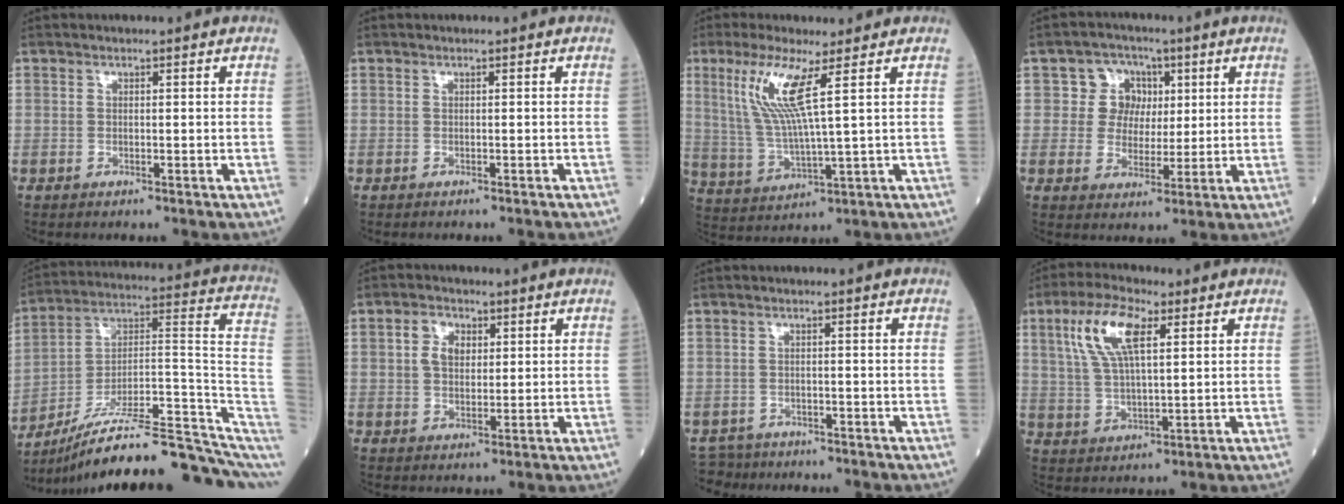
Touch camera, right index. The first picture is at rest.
{"total": 1.1, "force": [-1.0, 0.0, 0.4], "torque": [-0.003, 0.003, -0.014]}
{"total": 9.5, "force": [3.9, -0.3, 8.6], "torque": [-0.188, -0.004, 0.079]}
{"total": 6.4, "force": [1.8, 6.0, 1.4], "torque": [-0.016, 0.022, 0.032]}
{"total": 23.7, "force": [-19.4, 2.3, 13.4], "torque": [-0.128, 0.047, -0.298]}
{"total": 4.6, "force": [1.4, 3.1, 3.1], "torque": [-0.062, 0.012, 0.028]}
{"total": 4.2, "force": [-3.9, 1.4, -0.7], "torque": [0.014, -0.005, -0.067]}
{"total": 10.0, "force": [4.1, 3.0, 8.7], "torque": [-0.186, 0.016, 0.080]}